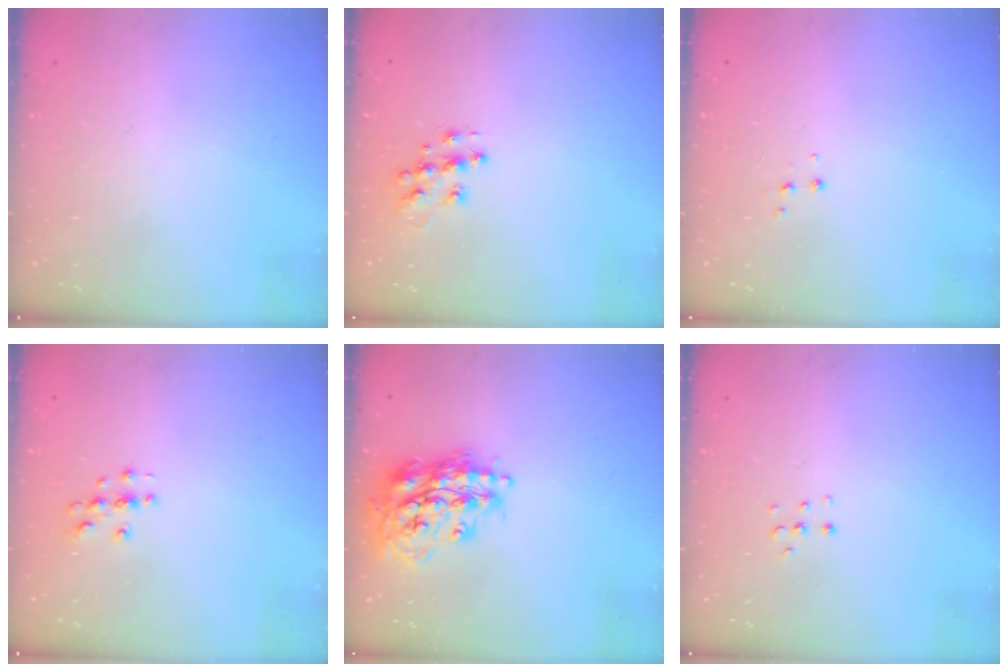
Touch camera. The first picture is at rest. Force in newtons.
{"total": 10.2, "press": 10.2, "slide": 0.7}
{"total": 3.3, "press": 3.2, "slide": 0.4}
{"total": 2.8, "press": 2.8, "slide": 0.2}
{"total": 17.7, "press": 17.6, "slide": 1.5}
{"total": 3.8, "press": 3.8, "slide": 0.6}